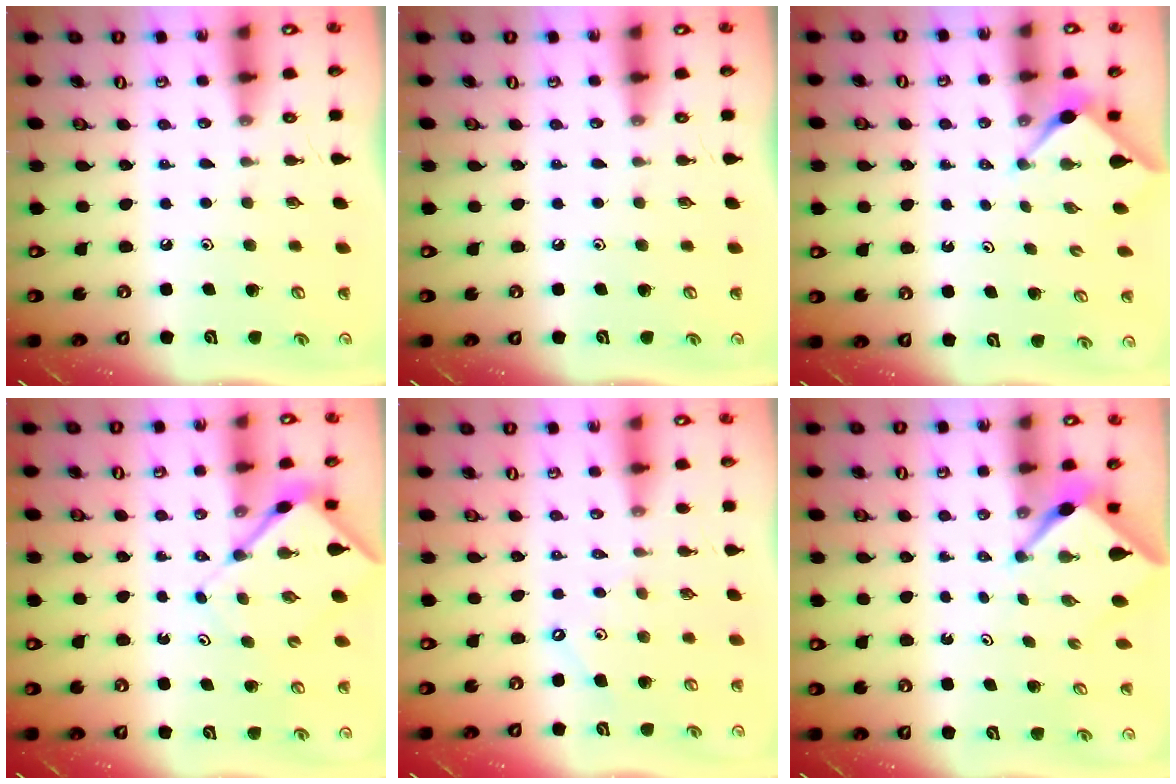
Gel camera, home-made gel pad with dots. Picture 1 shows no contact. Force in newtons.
{"total": 0.0}
{"total": 3.0, "press": 3.0, "slide": 0.3}
{"total": 7.1, "press": 7.1, "slide": 0.6}
{"total": 3.4, "press": 3.4, "slide": 0.5}
{"total": 2.6, "press": 2.5, "slide": 0.3}